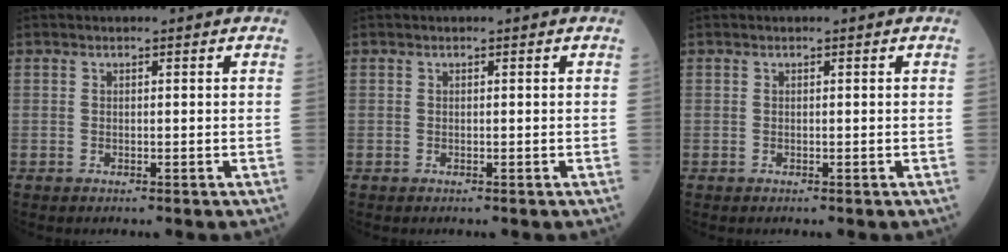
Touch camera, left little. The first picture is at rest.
{"total": 0.0}
{"total": 0.0}